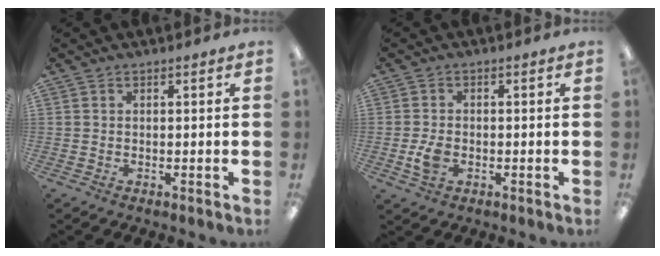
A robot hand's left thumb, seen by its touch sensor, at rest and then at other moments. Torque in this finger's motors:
{"motor_torque": [-0.27, 0.26, -0.02, -0.04, 0.01]}